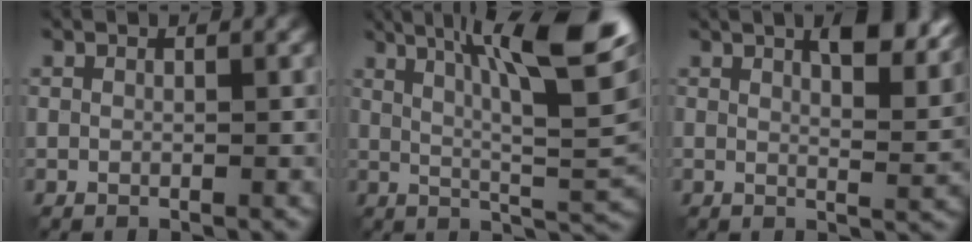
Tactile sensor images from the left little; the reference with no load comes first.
{"total": 12.6, "force": [5.1, 2.3, 11.3], "torque": [-0.172, 0.015, 0.085]}
{"total": 5.7, "force": [3.2, 1.7, 4.3], "torque": [-0.055, 0.001, 0.047]}